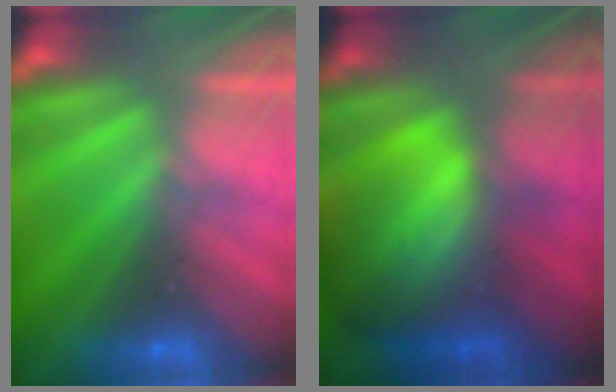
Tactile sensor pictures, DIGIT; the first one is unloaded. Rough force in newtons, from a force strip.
{"total": 6.4}